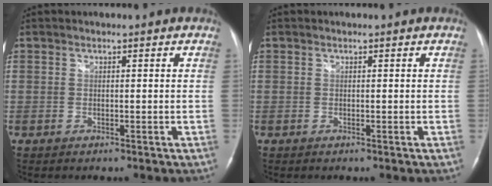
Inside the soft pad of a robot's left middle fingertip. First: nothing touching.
{"total": 0.0}